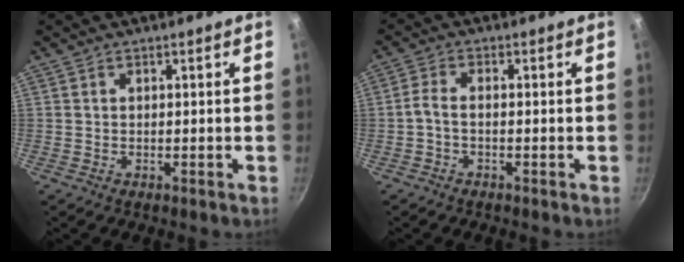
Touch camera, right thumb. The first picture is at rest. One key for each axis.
{"total": 2.6, "fx": -1.0, "fy": 1.1, "fz": 2.2, "tx": -0.058, "ty": 0.013, "tz": -0.029}